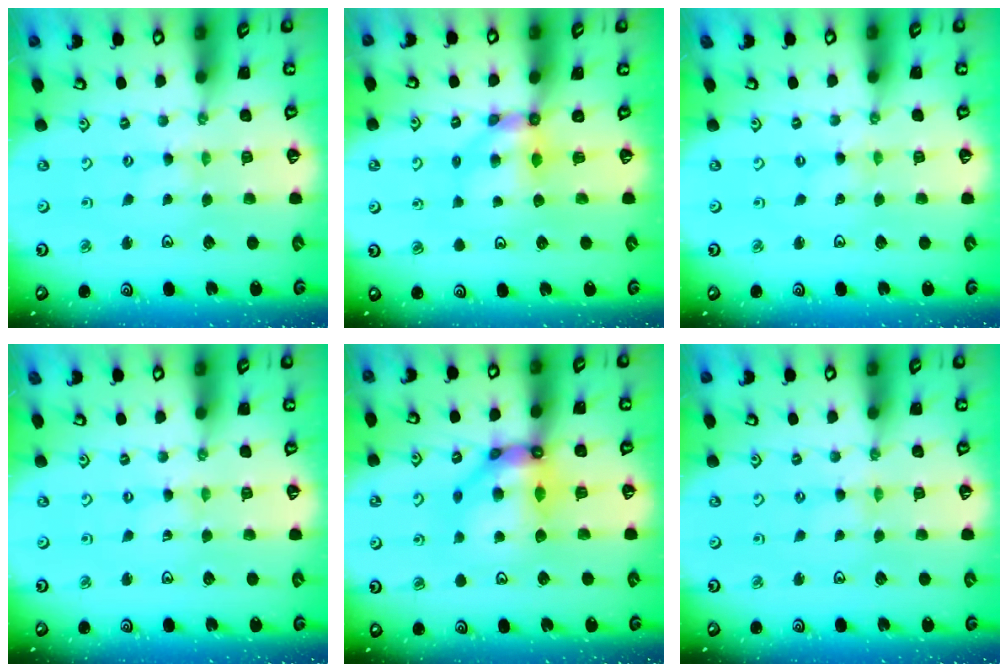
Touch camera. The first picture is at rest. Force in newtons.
{"total": 5.8, "press": 5.8, "slide": 0.2}
{"total": 0.0}
{"total": 0.0}
{"total": 12.1, "press": 12.0, "slide": 1.3}
{"total": 1.2, "press": 1.2, "slide": 0.3}